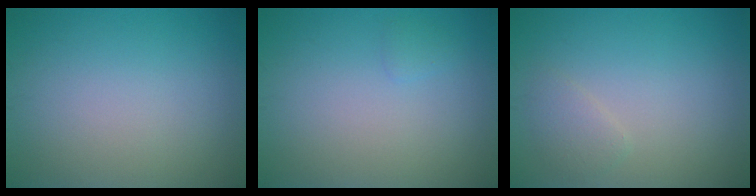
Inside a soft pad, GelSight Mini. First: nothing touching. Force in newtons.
{"total": 0.6, "press": 0.6, "slide": 0.1}
{"total": 1.3, "press": 1.3, "slide": 0.1}